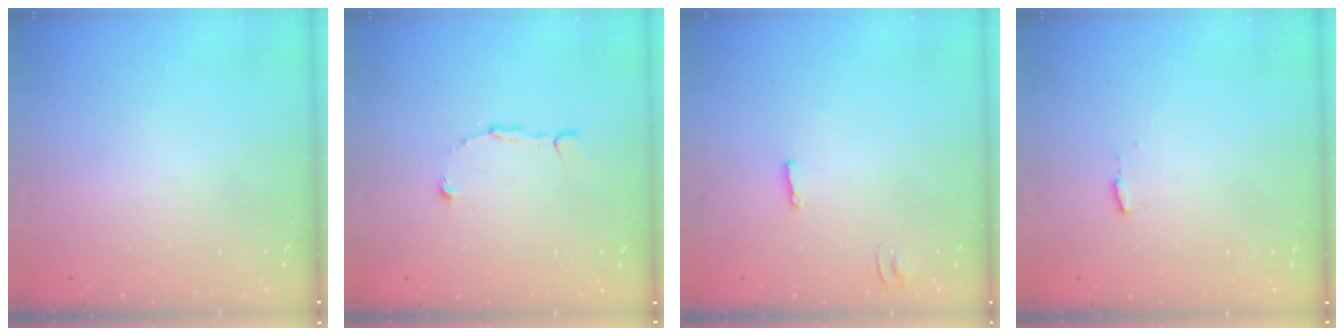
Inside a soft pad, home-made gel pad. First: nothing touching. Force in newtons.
{"total": 2.8, "press": 2.8, "slide": 0.2}
{"total": 1.8, "press": 1.8, "slide": 0.2}
{"total": 4.3, "press": 4.3, "slide": 0.4}